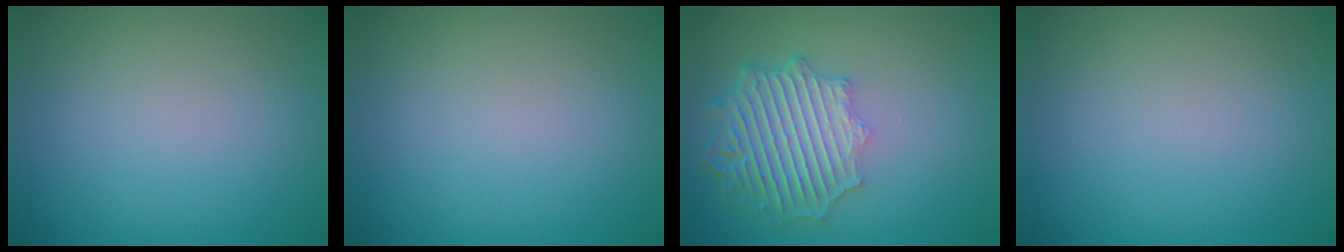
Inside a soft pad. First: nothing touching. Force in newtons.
{"total": 0.0}
{"total": 6.6, "press": 5.1, "slide": 4.1}
{"total": 0.0}